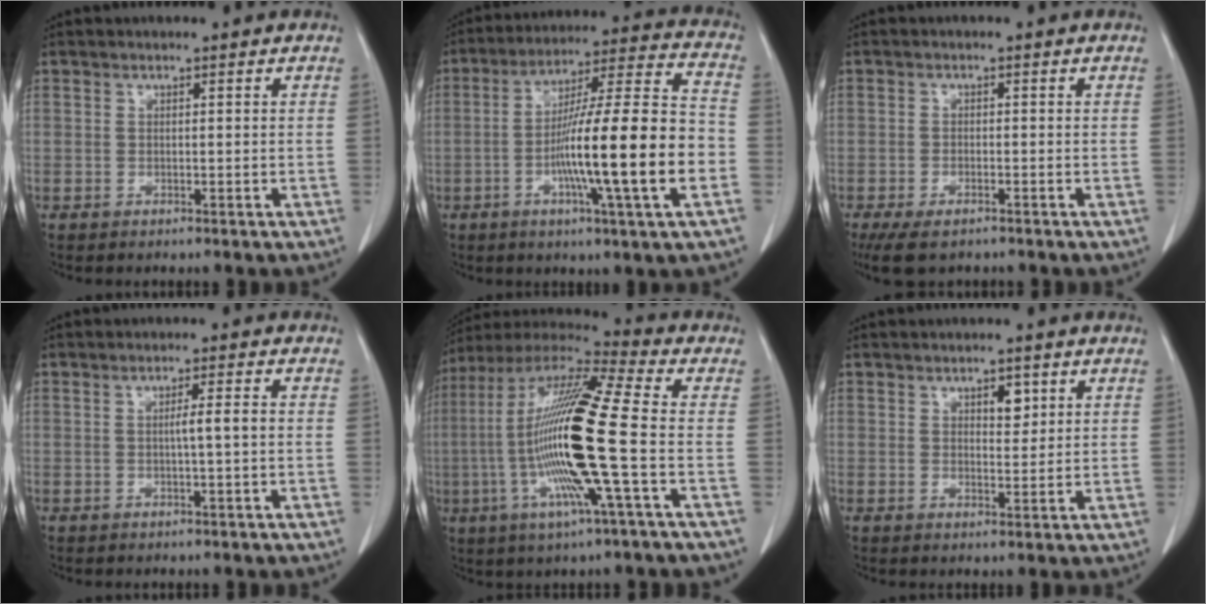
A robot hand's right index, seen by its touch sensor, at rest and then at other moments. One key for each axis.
{"total": 19.6, "fx": -4.9, "fy": 0.2, "fz": 19.0, "tx": -0.302, "ty": 0.003, "tz": -0.081}
{"total": 6.0, "fx": -4.4, "fy": 2.2, "fz": 3.4, "tx": -0.058, "ty": -0.011, "tz": -0.073}
{"total": 3.1, "fx": -0.4, "fy": -0.8, "fz": 3.0, "tx": -0.048, "ty": 0.003, "tz": -0.006}
{"total": 20.2, "fx": -3.0, "fy": 0.4, "fz": 20.0, "tx": -0.406, "ty": -0.008, "tz": -0.071}
{"total": 2.8, "fx": 1.4, "fy": 1.4, "fz": 2.0, "tx": -0.028, "ty": -0.003, "tz": 0.022}